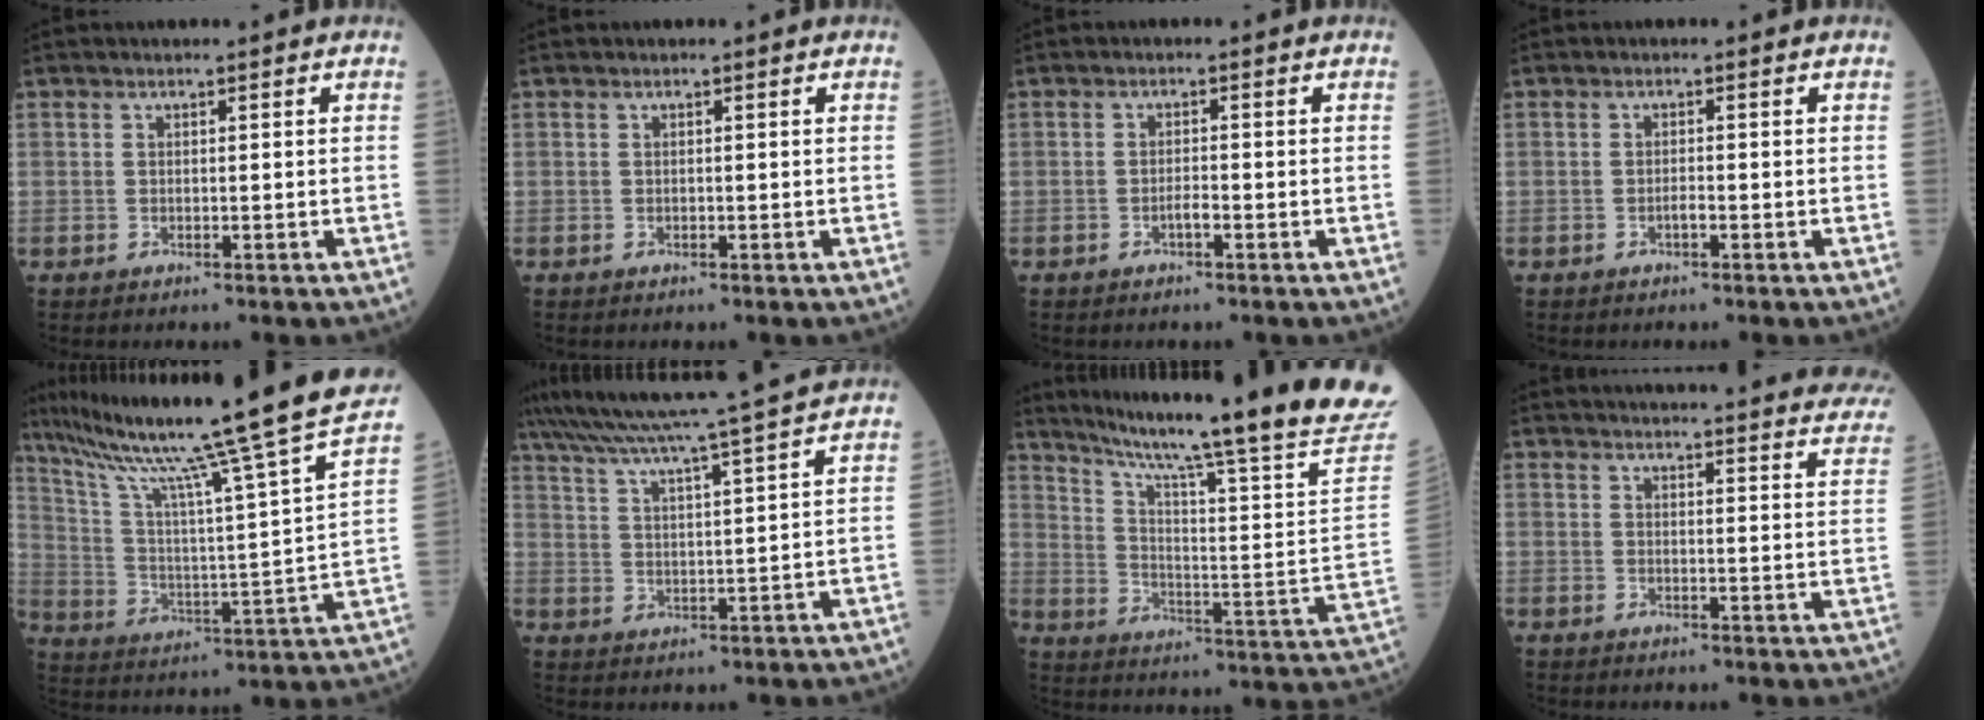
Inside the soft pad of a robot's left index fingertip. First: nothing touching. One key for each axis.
{"total": 0.0}
{"total": 1.3, "fx": -0.8, "fy": 0.2, "fz": 1.0, "tx": -0.019, "ty": 0.000, "tz": -0.016}
{"total": 0.9, "fx": -0.6, "fy": 0.1, "fz": 0.7, "tx": -0.014, "ty": 0.000, "tz": -0.011}
{"total": 26.7, "fx": 20.8, "fy": -2.2, "fz": 16.5, "tx": -0.277, "ty": -0.038, "tz": 0.306}
{"total": 15.0, "fx": 13.0, "fy": -2.2, "fz": 7.1, "tx": -0.131, "ty": -0.009, "tz": 0.186}
{"total": 28.7, "fx": 23.5, "fy": -1.5, "fz": 16.5, "tx": -0.254, "ty": -0.099, "tz": 0.312}
{"total": 30.5, "fx": 29.2, "fy": 2.9, "fz": 8.2, "tx": -0.117, "ty": -0.086, "tz": 0.327}